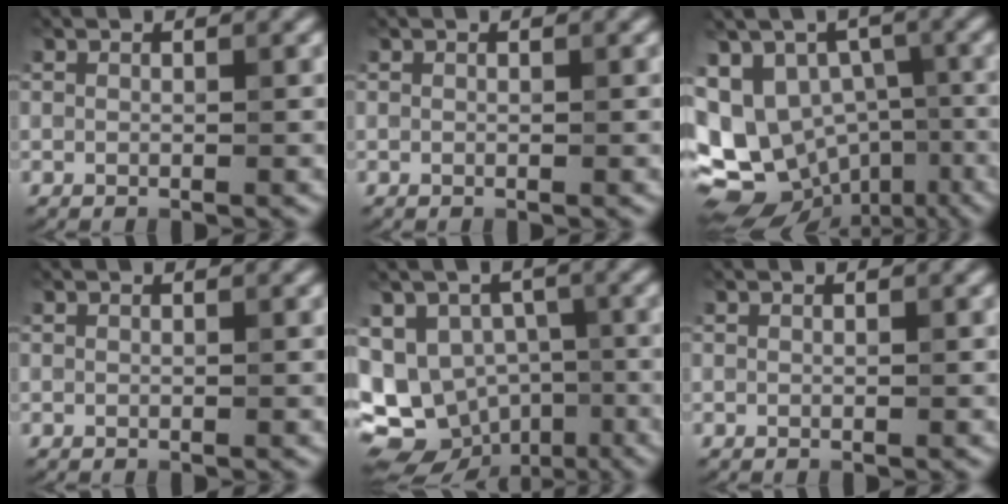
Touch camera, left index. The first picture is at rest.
{"total": 0.0}
{"total": 13.7, "force": [-2.5, 10.3, 8.6], "torque": [-0.160, -0.005, -0.002]}
{"total": 0.0}
{"total": 10.8, "force": [-4.1, 8.5, 5.3], "torque": [-0.086, -0.006, -0.061]}
{"total": 0.0}